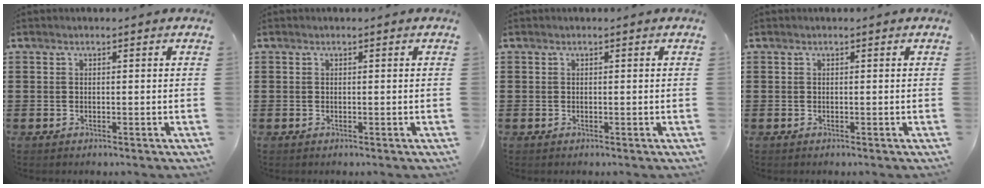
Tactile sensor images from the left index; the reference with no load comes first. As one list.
[{"total": 0.0}, {"total": 0.0}, {"total": 0.0}]